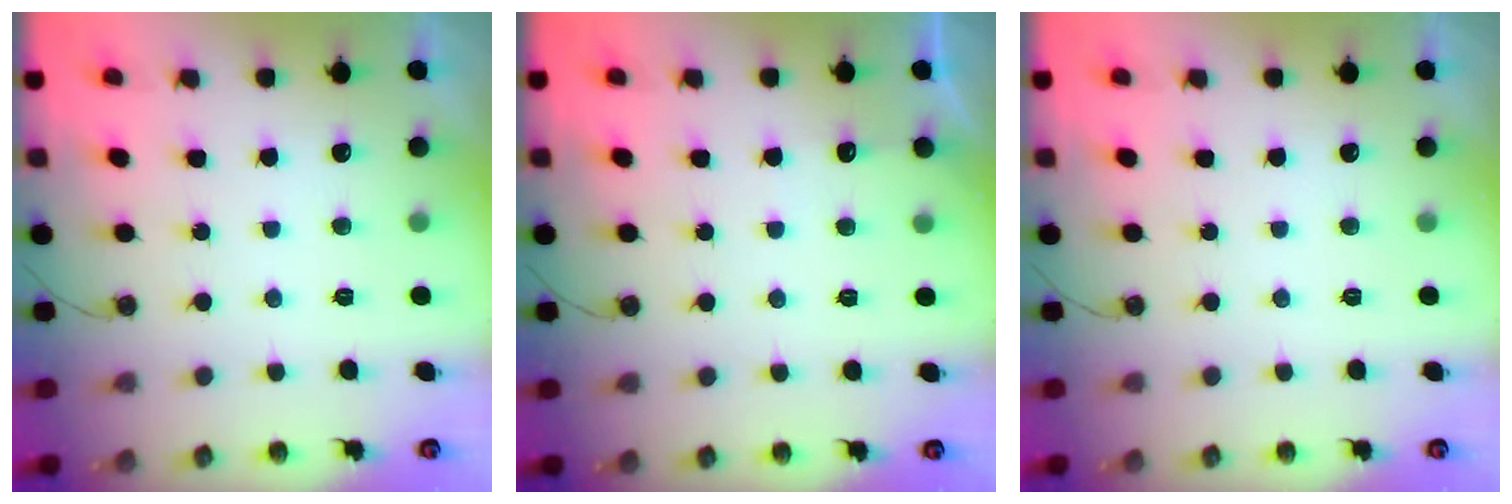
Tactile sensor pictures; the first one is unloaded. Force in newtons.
{"total": 2.8, "press": 2.8, "slide": 0.4}
{"total": 0.0}